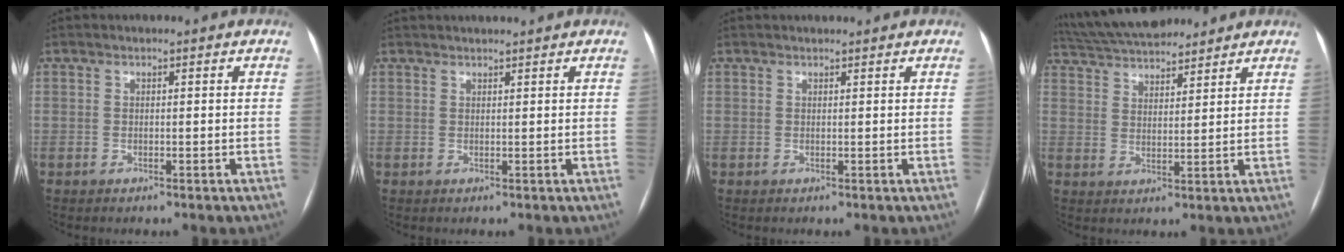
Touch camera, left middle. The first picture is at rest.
{"total": 3.9, "force": [3.7, 0.1, 1.4], "torque": [-0.015, 0.030, 0.052]}
{"total": 2.2, "force": [2.1, 0.3, 0.6], "torque": [-0.006, 0.024, 0.028]}
{"total": 13.3, "force": [12.1, 2.5, 4.9], "torque": [-0.092, 0.033, 0.202]}